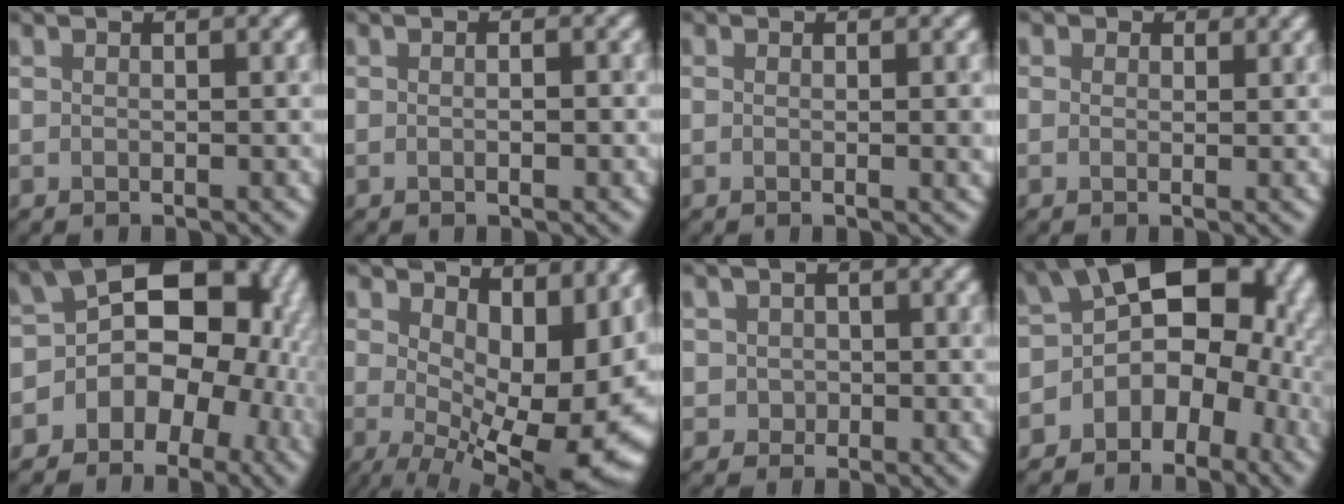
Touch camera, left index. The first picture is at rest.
{"total": 1.4, "force": [0.2, 0.7, 1.2], "torque": [0.004, 0.003, -0.009]}
{"total": 1.5, "force": [-0.1, 0.3, 1.5], "torque": [-0.017, -0.004, 0.002]}
{"total": 0.7, "force": [0.5, 0.5, -0.1], "torque": [0.000, -0.006, 0.006]}
{"total": 12.8, "force": [-2.7, 10.2, 7.3], "torque": [-0.055, 0.032, -0.079]}
{"total": 15.8, "force": [0.5, 7.9, 13.6], "torque": [-0.159, -0.027, 0.047]}
{"total": 1.5, "force": [-0.2, 1.5, -0.1], "torque": [0.015, -0.005, 0.000]}
{"total": 11.4, "force": [-2.3, 7.8, 8.0], "torque": [-0.073, 0.015, -0.043]}